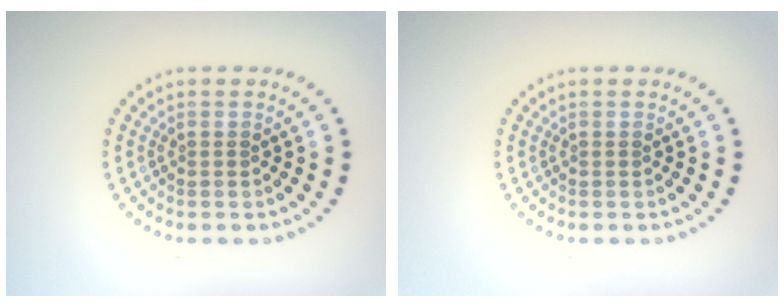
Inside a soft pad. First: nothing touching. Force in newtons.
{"total": 0.0}